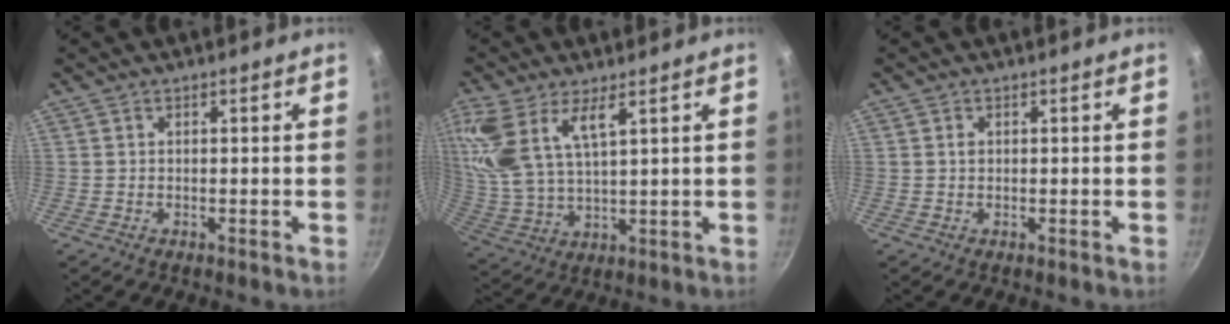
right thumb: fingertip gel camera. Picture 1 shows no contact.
{"total": 14.4, "force": [7.6, 6.1, 10.7], "torque": [-0.221, -0.025, 0.163]}
{"total": 0.8, "force": [0.2, 0.6, 0.5], "torque": [-0.007, 0.002, 0.004]}